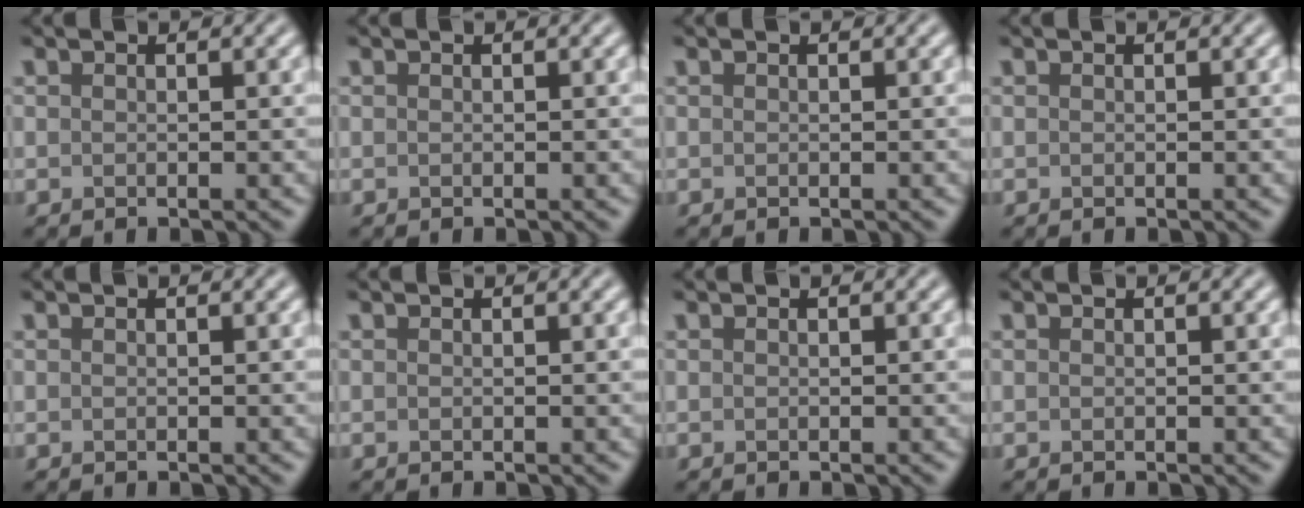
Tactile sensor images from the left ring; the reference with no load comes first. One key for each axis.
{"total": 0.0}
{"total": 0.0}
{"total": 0.0}
{"total": 0.0}
{"total": 0.0}
{"total": 0.0}
{"total": 0.0}